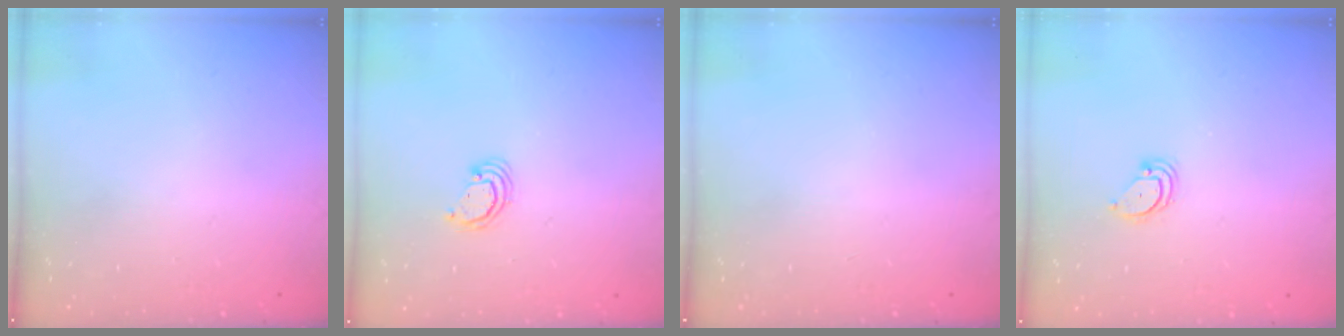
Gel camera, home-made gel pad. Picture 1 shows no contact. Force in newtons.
{"total": 2.5, "press": 2.5, "slide": 0.2}
{"total": 0.0}
{"total": 3.7, "press": 3.7, "slide": 0.3}